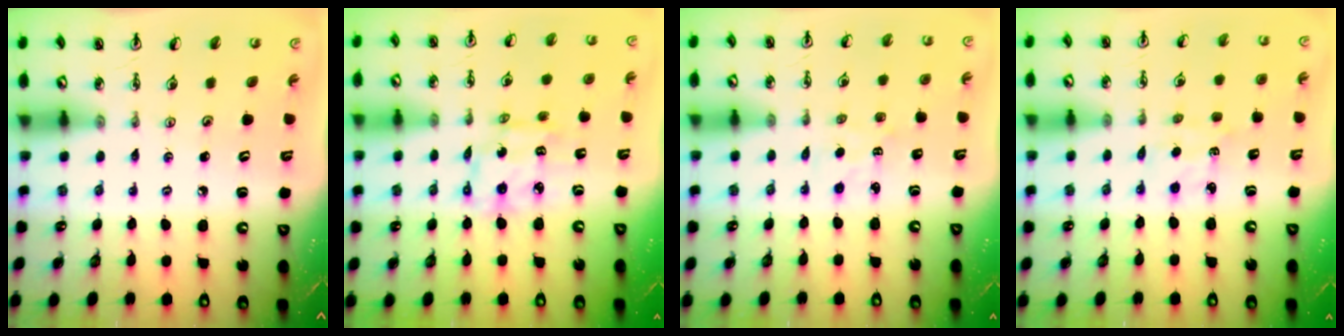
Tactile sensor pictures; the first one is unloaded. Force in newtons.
{"total": 6.4, "press": 6.4, "slide": 0.3}
{"total": 1.3, "press": 1.3, "slide": 0.2}
{"total": 2.5, "press": 2.5, "slide": 0.3}